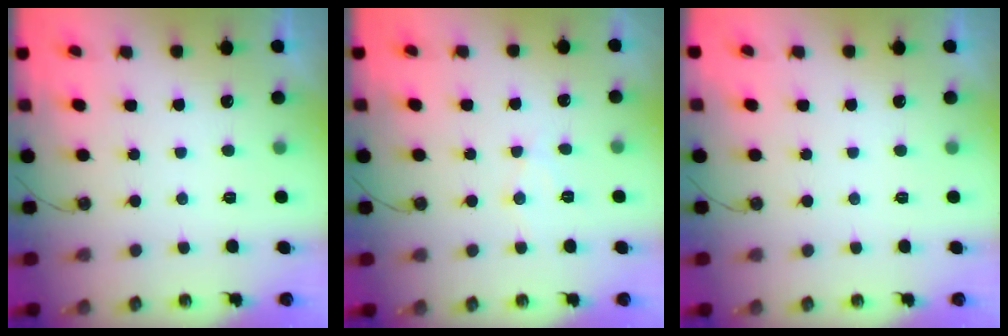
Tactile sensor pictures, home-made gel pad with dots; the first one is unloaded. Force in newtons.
{"total": 6.8, "press": 6.8, "slide": 0.3}
{"total": 0.0}